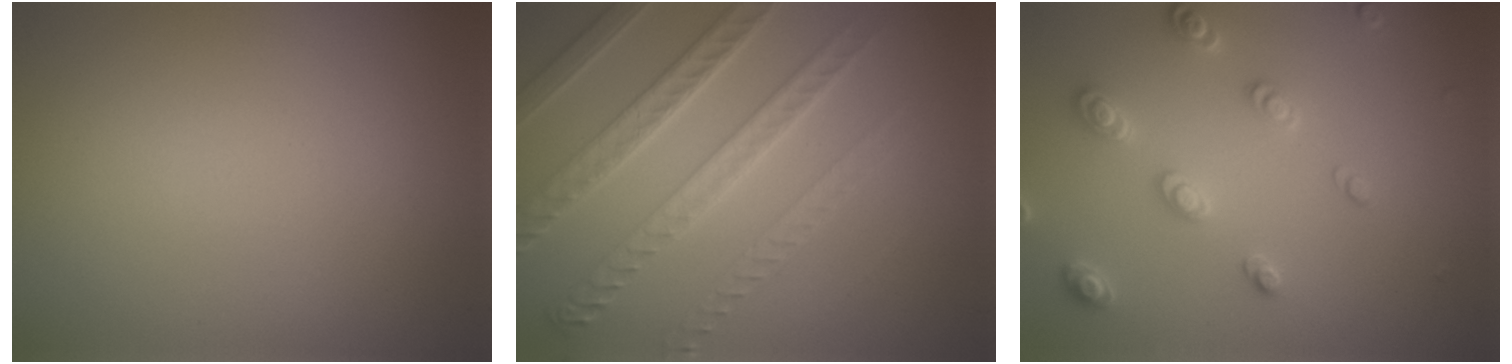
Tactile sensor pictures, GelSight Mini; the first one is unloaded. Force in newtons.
{"total": 5.1, "press": 4.9, "slide": 1.7}
{"total": 2.7, "press": 2.7, "slide": 0.4}